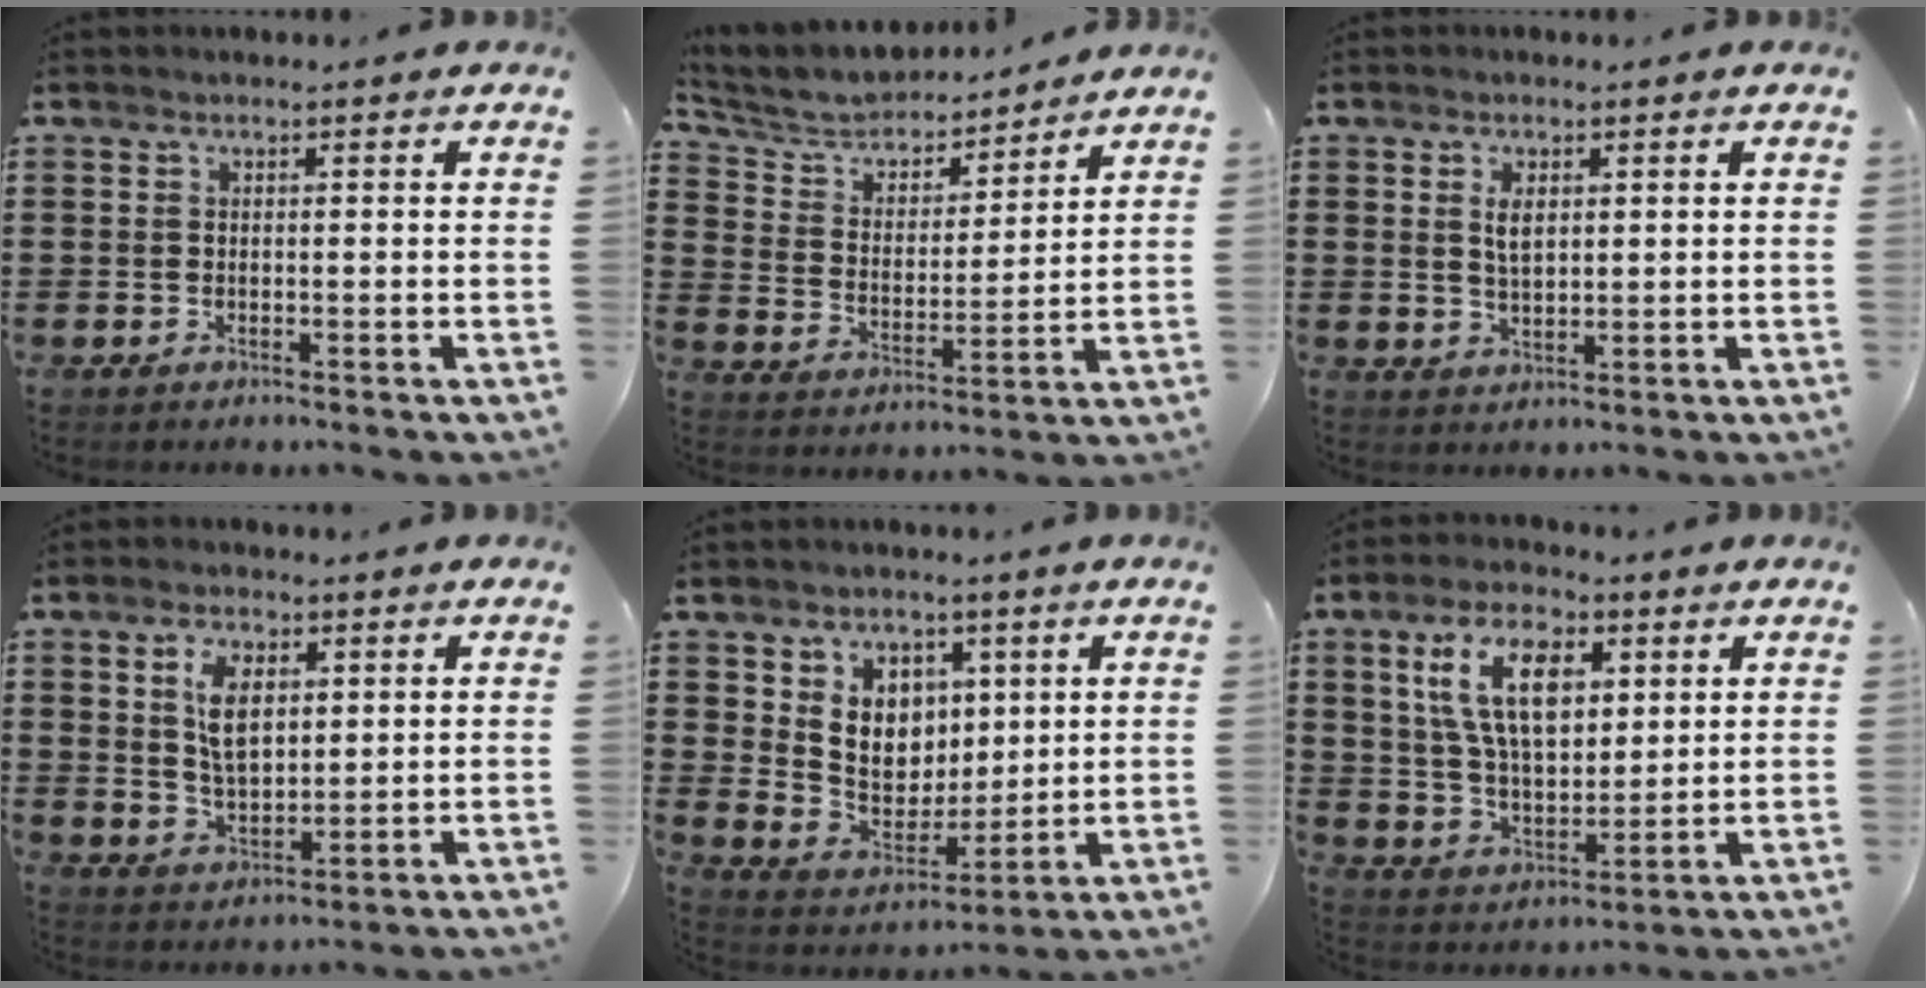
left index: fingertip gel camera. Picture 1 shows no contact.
{"total": 5.5, "force": [5.1, 1.7, 0.9], "torque": [-0.051, -0.034, 0.084]}
{"total": 3.0, "force": [1.0, 1.4, 2.5], "torque": [-0.046, 0.003, 0.016]}
{"total": 6.8, "force": [2.3, 3.6, 5.3], "torque": [-0.099, 0.006, 0.036]}
{"total": 7.9, "force": [2.6, 6.8, 3.1], "torque": [-0.076, 0.003, 0.051]}
{"total": 12.2, "force": [5.1, 6.2, 9.2], "torque": [-0.198, 0.012, 0.090]}